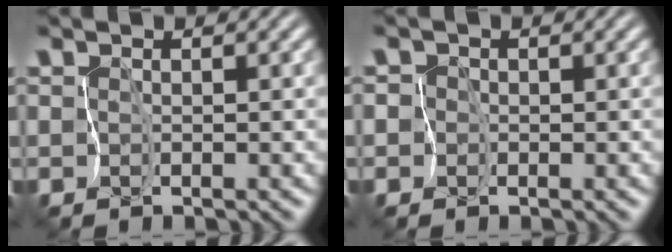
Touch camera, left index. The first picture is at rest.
{"total": 2.9, "force": [-0.7, 2.8, 0.3], "torque": [0.006, 0.013, -0.046]}